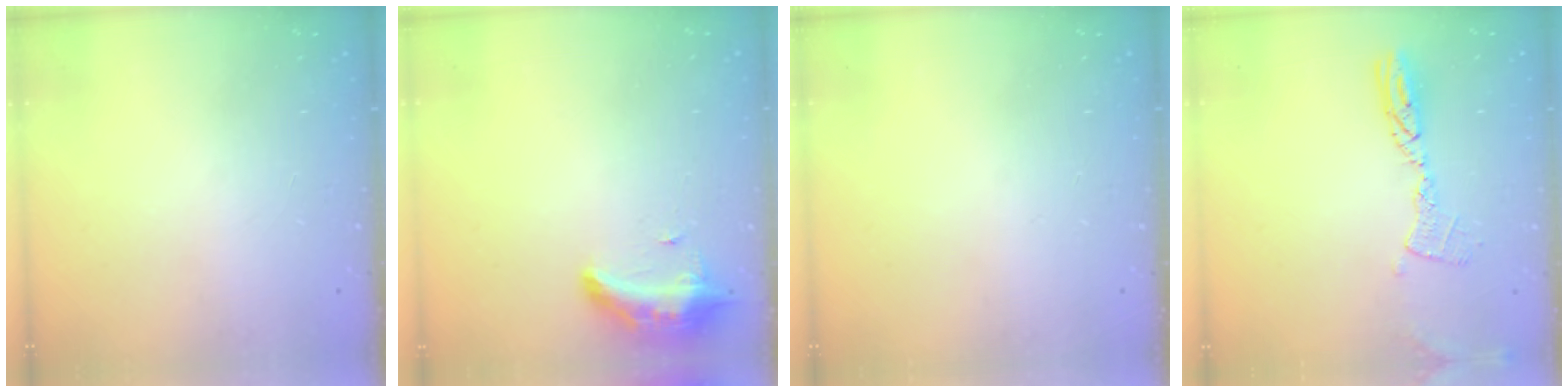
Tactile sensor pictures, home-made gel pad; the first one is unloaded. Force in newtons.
{"total": 12.2, "press": 9.7, "slide": 7.4}
{"total": 13.4, "press": 3.0, "slide": 13.1}
{"total": 9.7, "press": 9.6, "slide": 0.9}